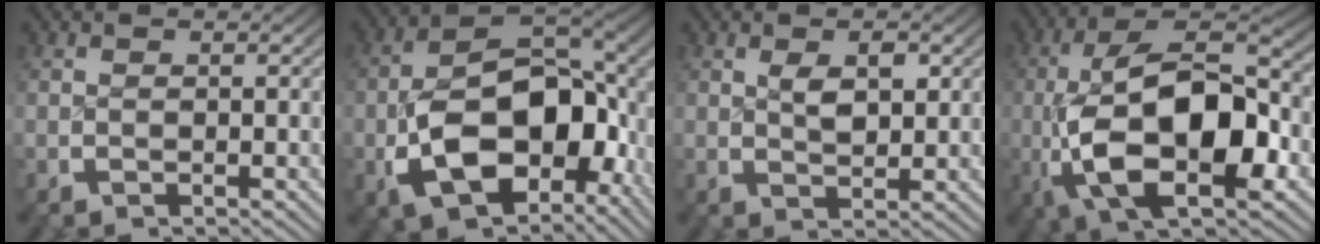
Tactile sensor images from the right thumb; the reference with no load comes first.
{"total": 18.6, "force": [-2.8, 12.1, 13.9], "torque": [-0.262, -0.059, -0.013]}
{"total": 2.2, "force": [0.7, 1.1, 1.8], "torque": [-0.031, -0.007, 0.021]}
{"total": 16.7, "force": [-1.6, 9.4, 13.7], "torque": [-0.269, -0.050, -0.007]}